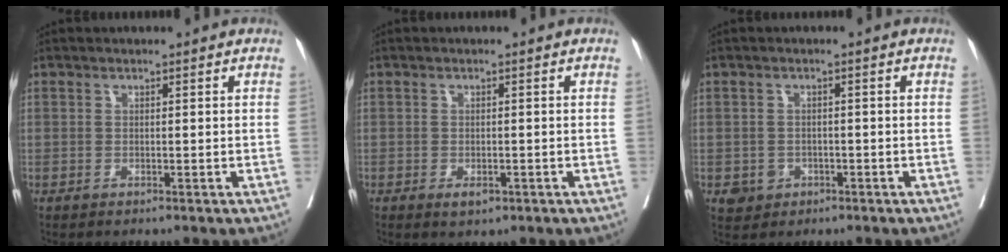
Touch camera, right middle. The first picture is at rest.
{"total": 1.9, "force": [-1.0, 1.0, 1.3], "torque": [-0.018, 0.000, -0.008]}
{"total": 3.1, "force": [-1.2, 2.8, 0.6], "torque": [-0.004, 0.006, -0.014]}